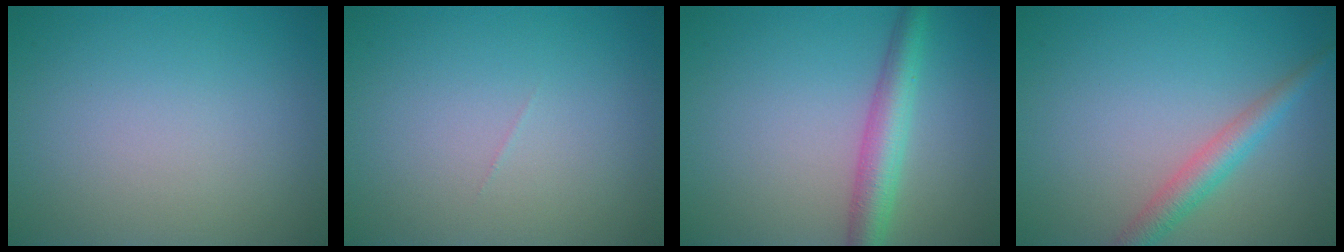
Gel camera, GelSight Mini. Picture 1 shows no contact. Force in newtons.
{"total": 0.0}
{"total": 4.0, "press": 4.0, "slide": 0.2}
{"total": 2.9, "press": 2.9, "slide": 0.1}